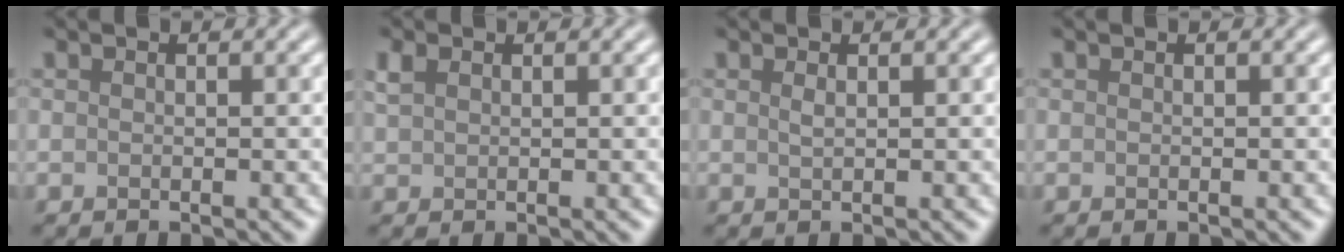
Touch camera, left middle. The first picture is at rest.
{"total": 1.4, "force": [0.8, 0.8, 0.7], "torque": [-0.019, 0.005, 0.019]}
{"total": 0.7, "force": [0.4, 0.2, 0.6], "torque": [-0.010, 0.001, 0.006]}
{"total": 0.0}